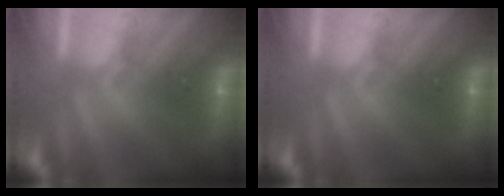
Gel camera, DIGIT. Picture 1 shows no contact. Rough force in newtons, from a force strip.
{"total": 0.0}